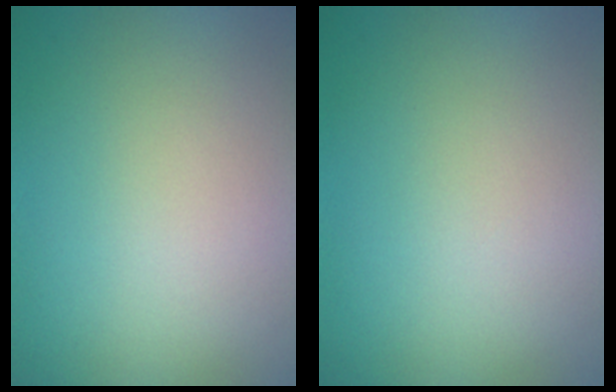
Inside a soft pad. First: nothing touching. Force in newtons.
{"total": 0.0}